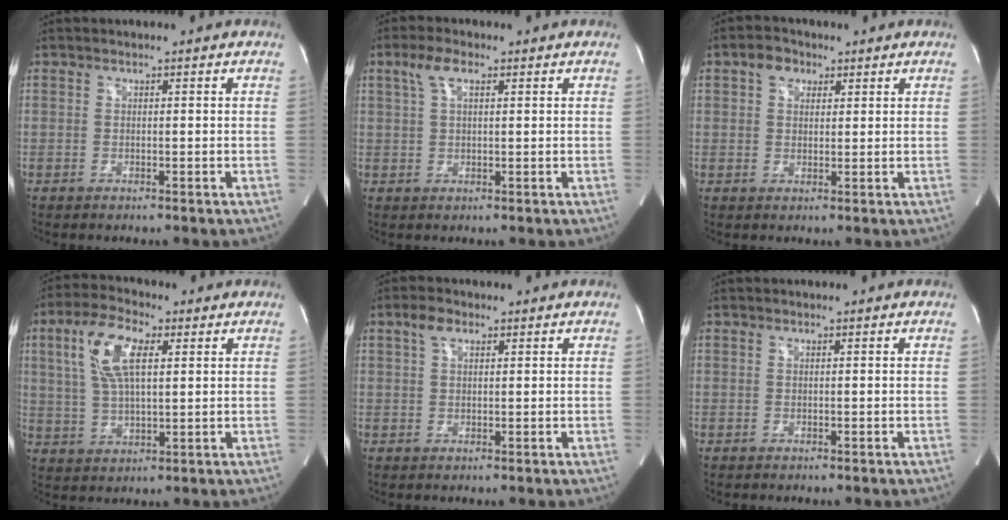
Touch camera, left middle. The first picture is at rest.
{"total": 3.8, "force": [1.9, 1.3, 3.0], "torque": [-0.071, 0.017, 0.041]}
{"total": 3.5, "force": [1.8, 2.6, 1.6], "torque": [-0.031, 0.014, 0.031]}
{"total": 10.2, "force": [3.4, 3.6, 9.0], "torque": [-0.191, 0.019, 0.066]}
{"total": 2.6, "force": [1.4, 1.3, 1.8], "torque": [-0.040, 0.013, 0.030]}
{"total": 0.0}